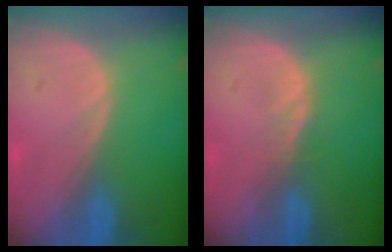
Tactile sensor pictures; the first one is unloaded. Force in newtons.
{"total": 1.1, "press": 1.1, "slide": 0.1}